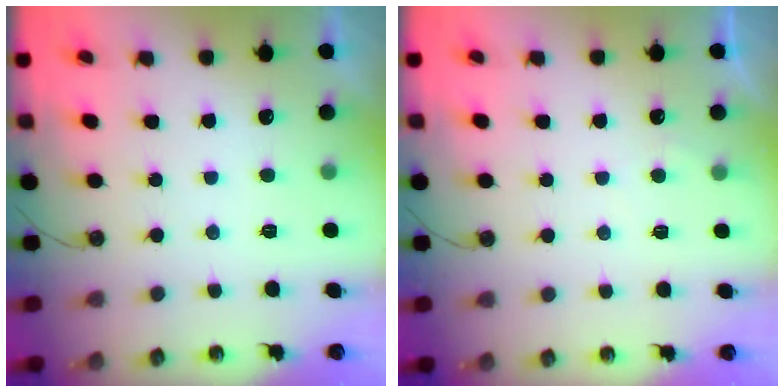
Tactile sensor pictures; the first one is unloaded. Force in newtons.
{"total": 2.3, "press": 2.2, "slide": 0.3}